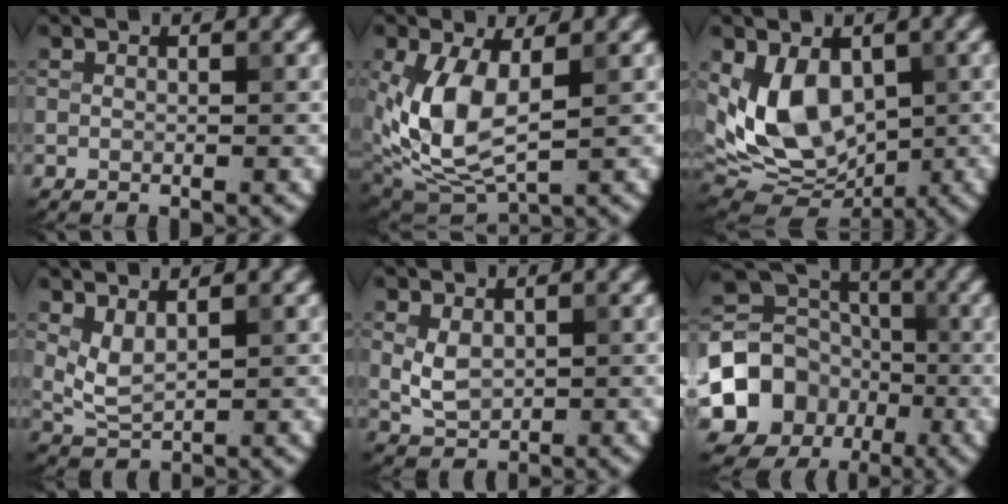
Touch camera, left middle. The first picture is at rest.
{"total": 7.6, "force": [0.3, 4.1, 6.3], "torque": [-0.150, -0.007, 0.010]}
{"total": 8.7, "force": [0.8, 5.7, 6.5], "torque": [-0.127, -0.012, 0.020]}
{"total": 2.3, "force": [1.1, 0.9, 1.7], "torque": [-0.042, -0.005, 0.028]}
{"total": 2.7, "force": [0.3, 1.9, 1.9], "torque": [-0.042, -0.003, 0.011]}
{"total": 9.7, "force": [-2.8, 8.4, 4.1], "torque": [-0.079, -0.007, -0.056]}